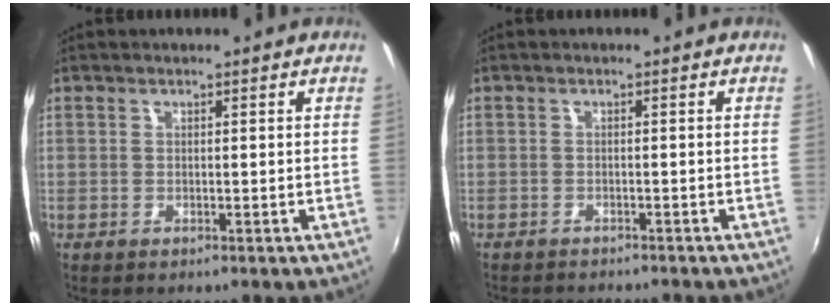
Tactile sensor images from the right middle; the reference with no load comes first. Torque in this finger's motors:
{"motor_torque": [0.78, -1.05, 0.06, 0.05]}